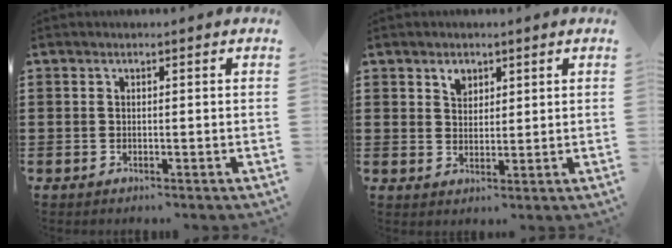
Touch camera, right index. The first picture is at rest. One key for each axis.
{"total": 2.6, "fx": 1.7, "fy": 1.7, "fz": 1.0, "tx": -0.016, "ty": 0.001, "tz": 0.030}